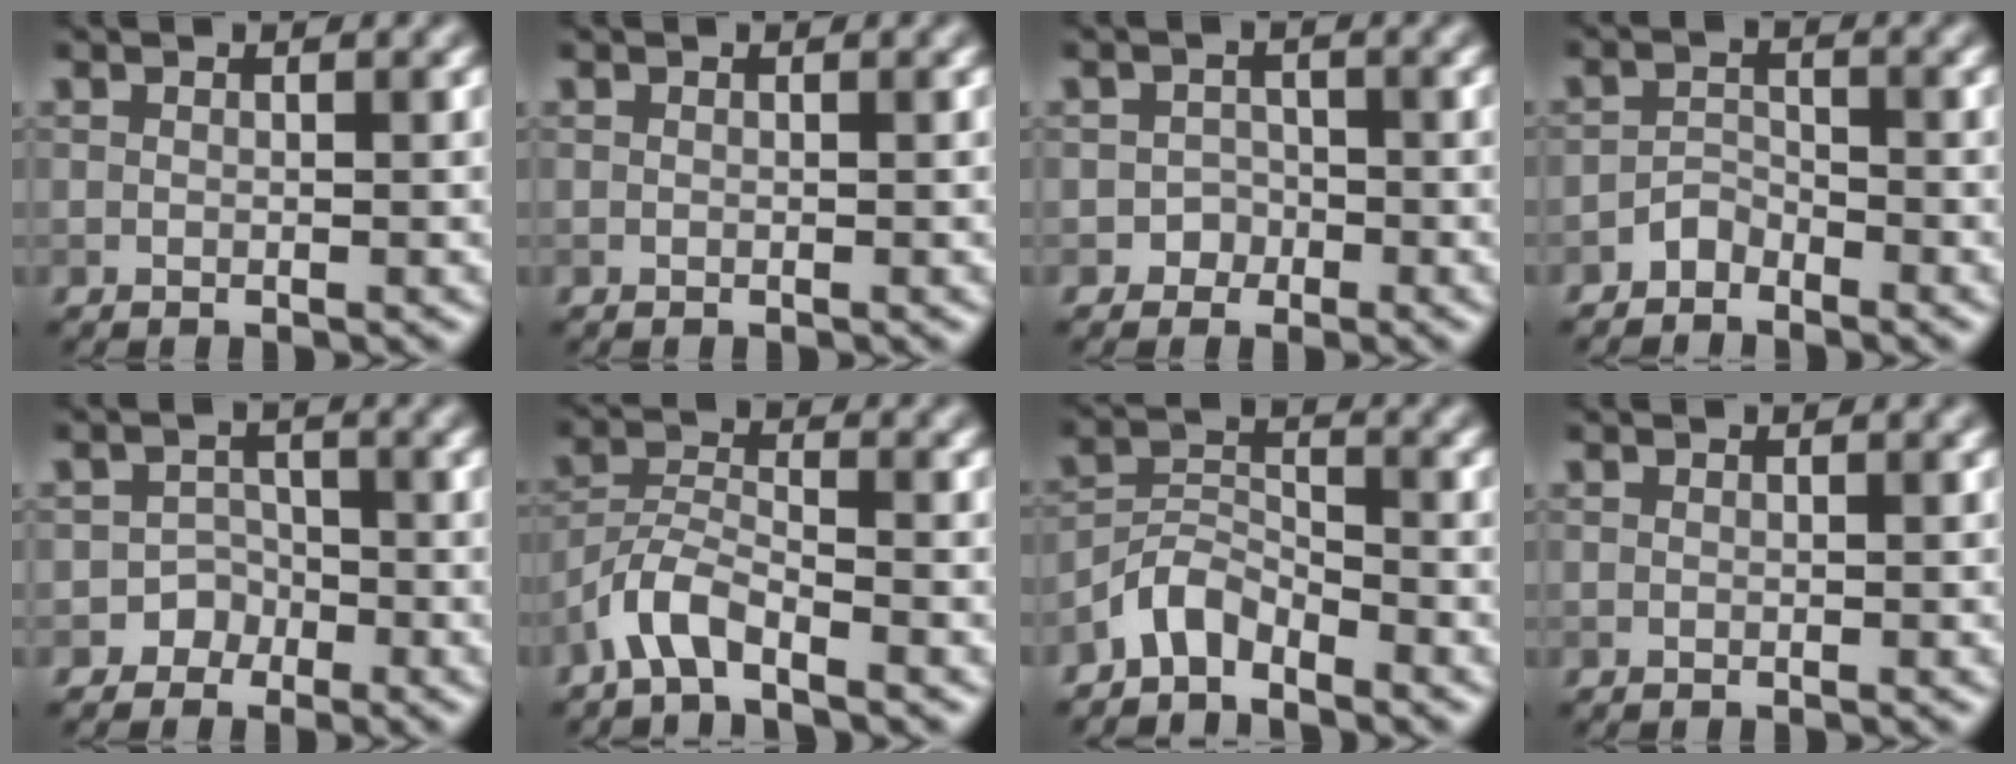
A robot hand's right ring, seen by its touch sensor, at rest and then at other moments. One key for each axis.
{"total": 0.0}
{"total": 1.5, "fx": -0.8, "fy": 1.3, "fz": 0.0, "tx": 0.013, "ty": 0.005, "tz": -0.015}
{"total": 1.6, "fx": -1.4, "fy": 0.7, "fz": 0.2, "tx": -0.001, "ty": 0.010, "tz": -0.029}
{"total": 2.4, "fx": -1.5, "fy": 1.9, "fz": -0.1, "tx": 0.032, "ty": 0.014, "tz": -0.031}
{"total": 3.5, "fx": -2.6, "fy": 1.0, "fz": 2.1, "tx": -0.042, "ty": 0.009, "tz": -0.060}
{"total": 3.2, "fx": -2.7, "fy": 1.3, "fz": 1.1, "tx": -0.020, "ty": 0.012, "tz": -0.062}
{"total": 0.0}